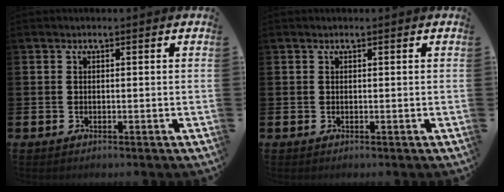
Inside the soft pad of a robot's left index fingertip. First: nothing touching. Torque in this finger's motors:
{"motor_torque": [0.01, 0.11, 0.00, -0.01]}